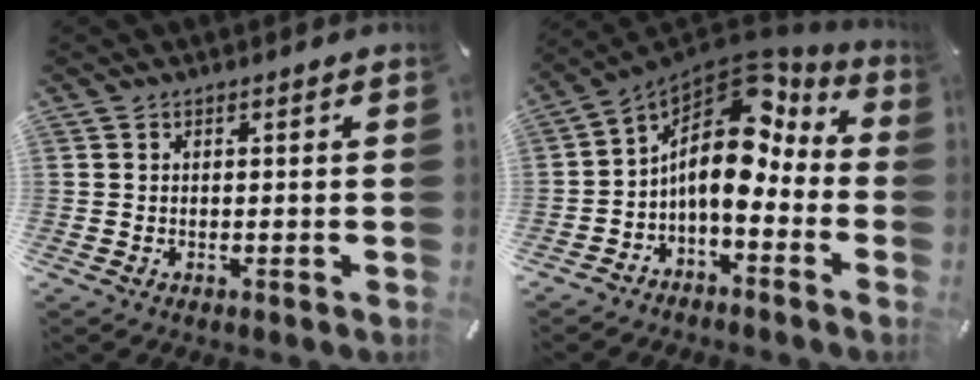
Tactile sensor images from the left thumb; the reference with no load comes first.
{"total": 13.7, "force": [2.2, 8.3, 10.7], "torque": [-0.187, -0.038, 0.030]}